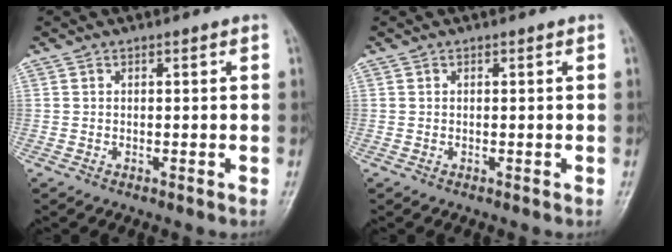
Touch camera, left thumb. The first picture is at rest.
{"total": 0.0}